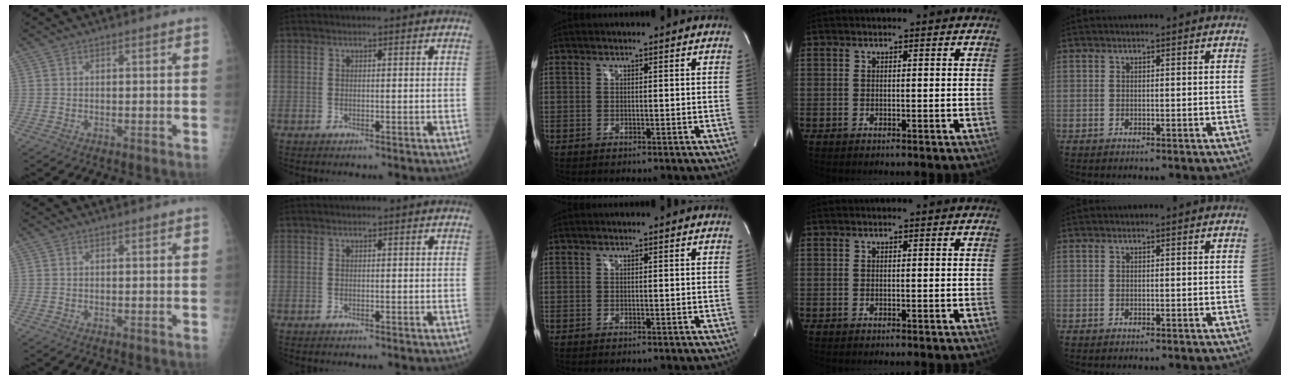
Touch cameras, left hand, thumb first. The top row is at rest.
{}